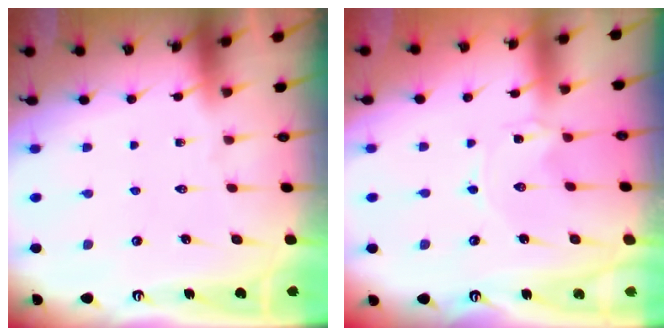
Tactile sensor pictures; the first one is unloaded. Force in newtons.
{"total": 0.0}